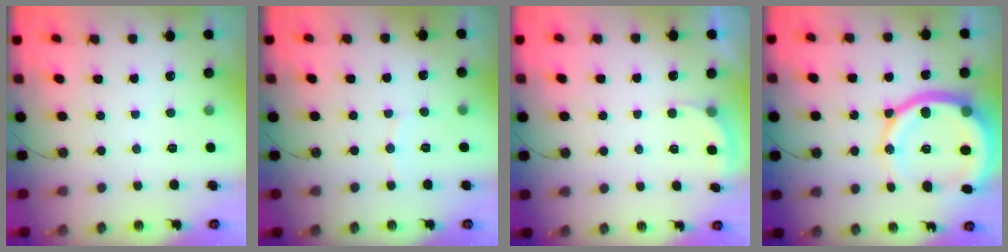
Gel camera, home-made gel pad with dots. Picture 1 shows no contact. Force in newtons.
{"total": 4.1, "press": 4.0, "slide": 0.4}
{"total": 2.5, "press": 2.4, "slide": 0.4}
{"total": 19.8, "press": 19.5, "slide": 3.1}